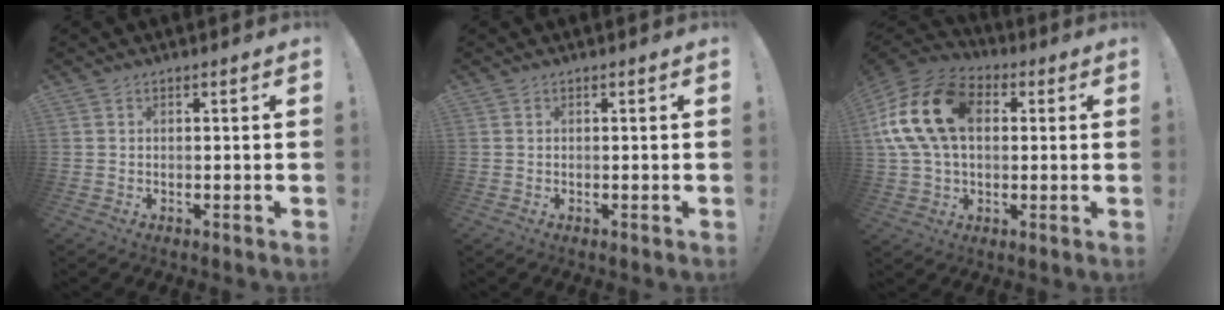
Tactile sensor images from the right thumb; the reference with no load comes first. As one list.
[{"total": 0.0}, {"total": 20.1, "force": [3.8, 13.8, 14.1], "torque": [-0.268, 0.010, 0.073]}]